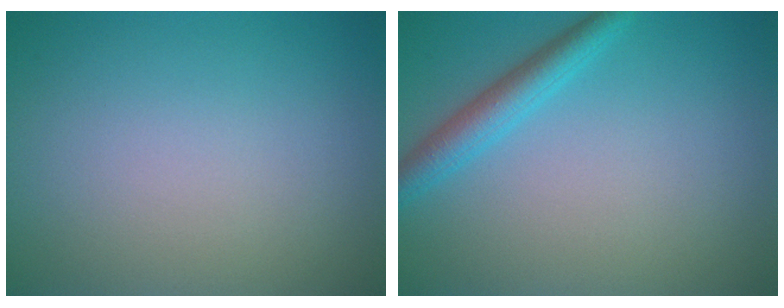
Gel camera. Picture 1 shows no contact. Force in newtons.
{"total": 3.0, "press": 2.9, "slide": 0.2}